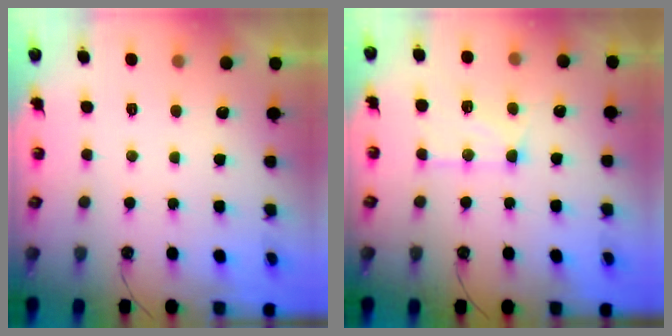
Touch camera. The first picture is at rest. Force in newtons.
{"total": 13.8, "press": 13.8, "slide": 1.2}